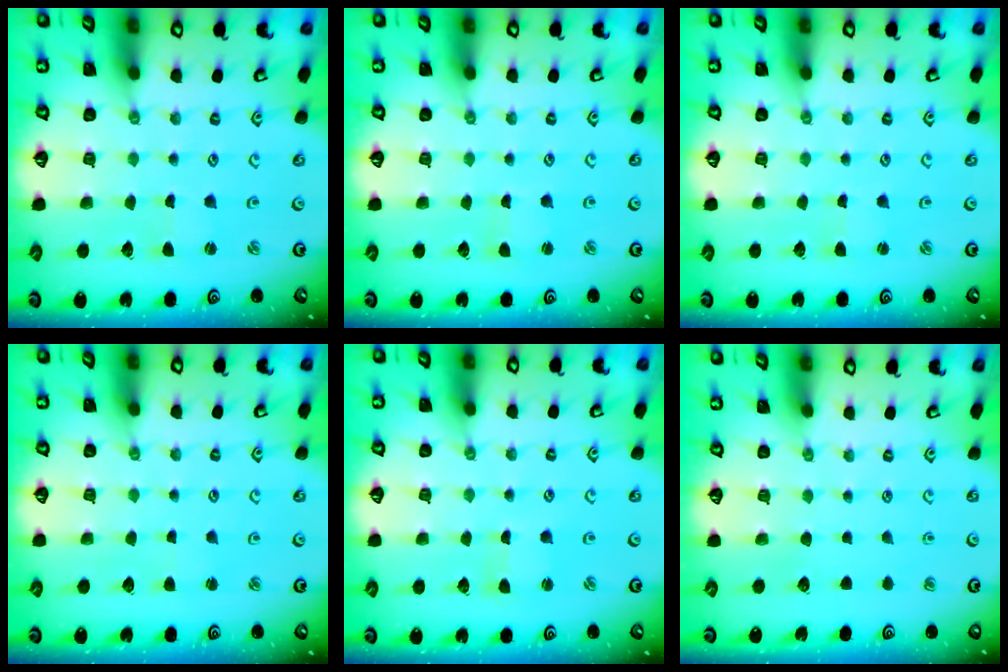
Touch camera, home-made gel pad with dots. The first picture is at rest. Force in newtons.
{"total": 1.7, "press": 1.7, "slide": 0.1}
{"total": 1.6, "press": 1.6, "slide": 0.3}
{"total": 1.1, "press": 1.1, "slide": 0.1}
{"total": 0.7, "press": 0.7, "slide": 0.2}
{"total": 0.0}